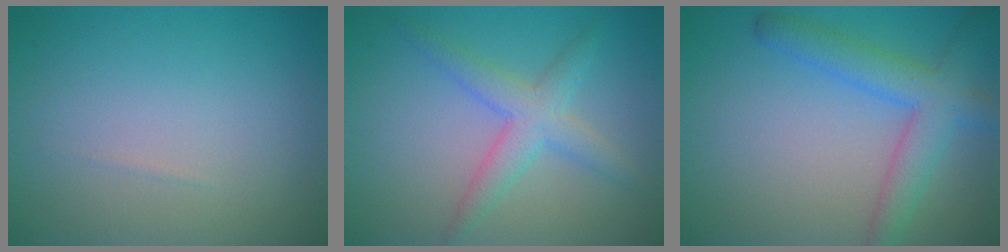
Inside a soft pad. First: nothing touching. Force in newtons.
{"total": 3.5, "press": 3.5, "slide": 0.1}
{"total": 4.7, "press": 4.7, "slide": 0.2}